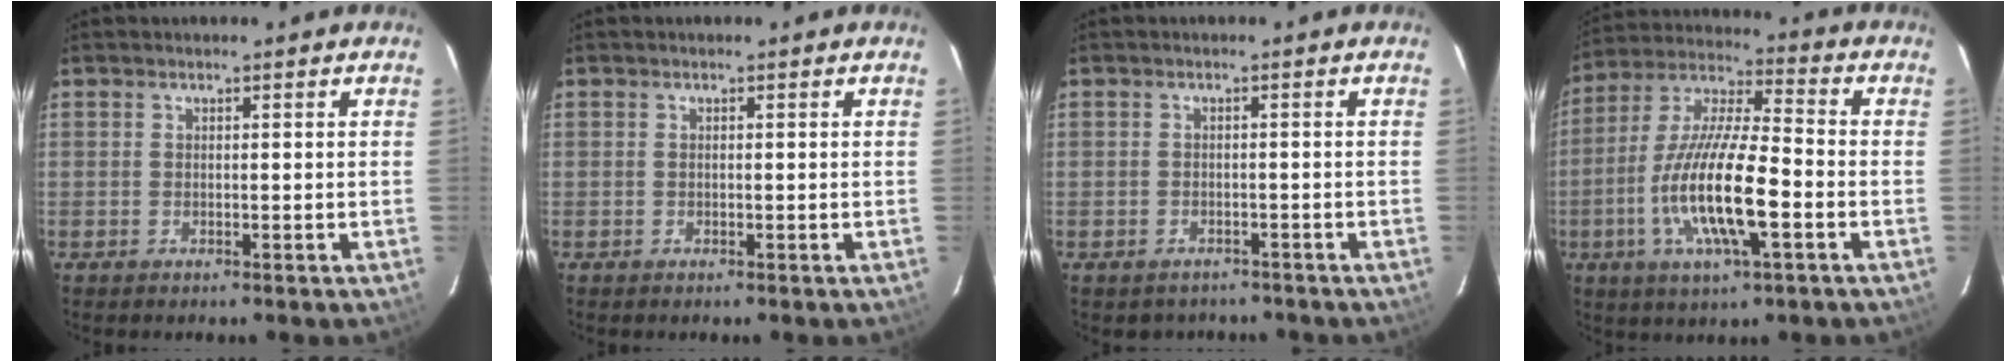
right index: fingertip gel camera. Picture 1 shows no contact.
{"total": 0.0}
{"total": 3.6, "force": [-2.9, 2.2, 0.6], "torque": [-0.011, 0.003, -0.032]}
{"total": 16.4, "force": [-4.8, 3.6, 15.3], "torque": [-0.306, -0.012, -0.095]}